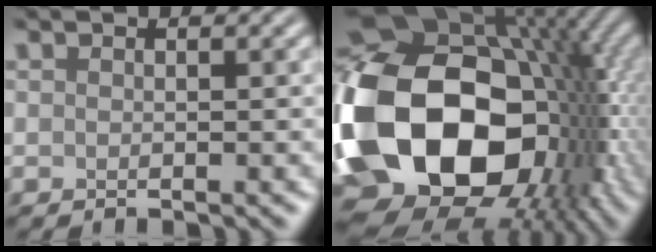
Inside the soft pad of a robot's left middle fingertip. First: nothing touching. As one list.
[{"total": 20.5, "force": [-2.8, 14.7, 14.1], "torque": [-0.305, -0.027, -0.032]}]